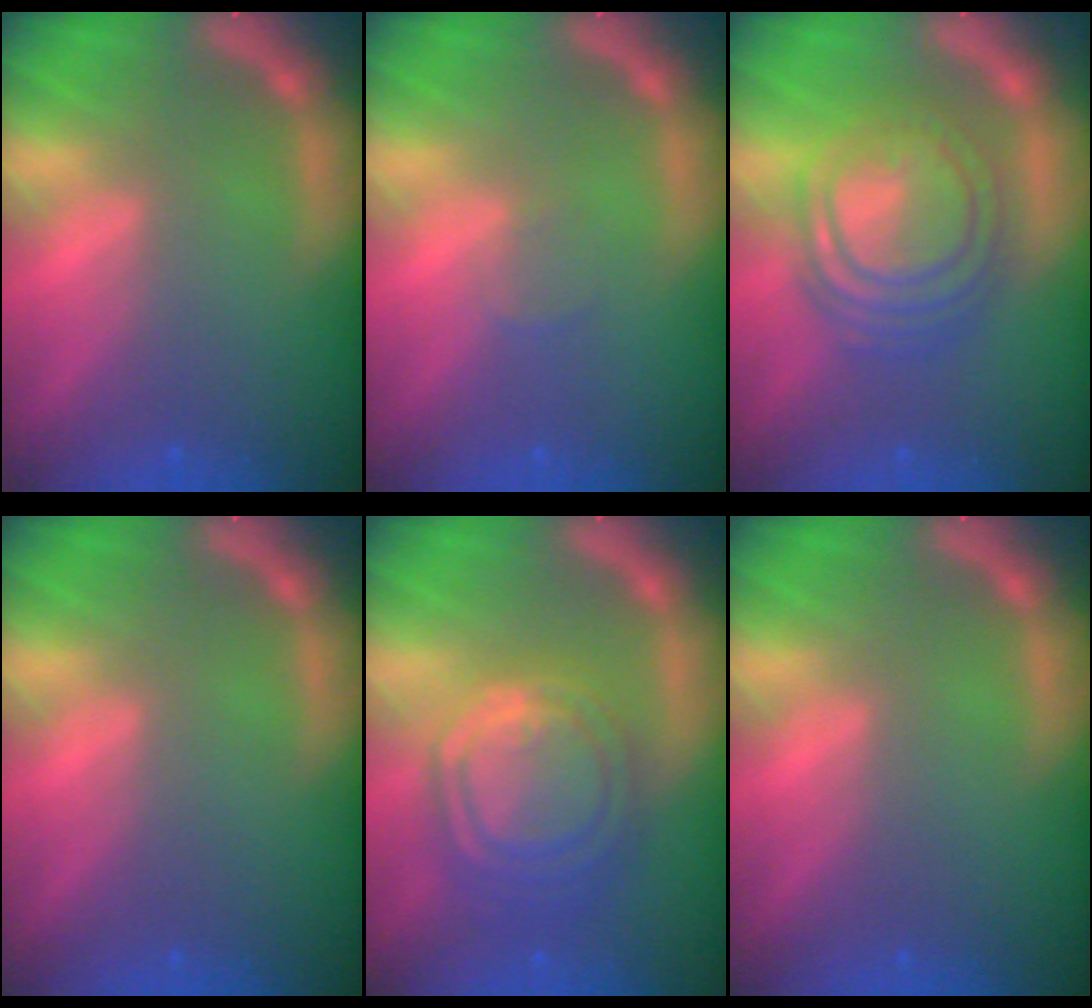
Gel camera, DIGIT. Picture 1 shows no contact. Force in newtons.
{"total": 1.0}
{"total": 9.0}
{"total": 0.0}
{"total": 9.5}
{"total": 0.0}